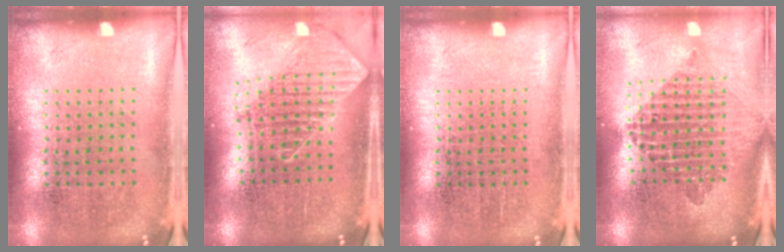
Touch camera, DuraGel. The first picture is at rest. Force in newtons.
{"total": 1.8, "press": 1.5, "slide": 1.1}
{"total": 0.0}
{"total": 2.1, "press": 1.7, "slide": 1.3}